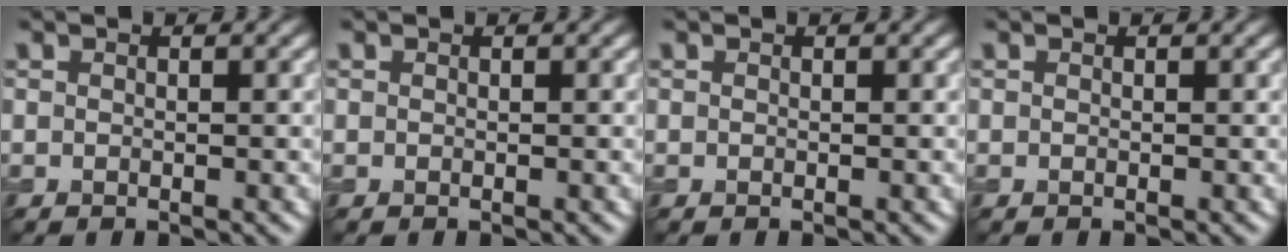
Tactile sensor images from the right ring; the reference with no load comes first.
{"total": 0.0}
{"total": 0.0}
{"total": 0.0}